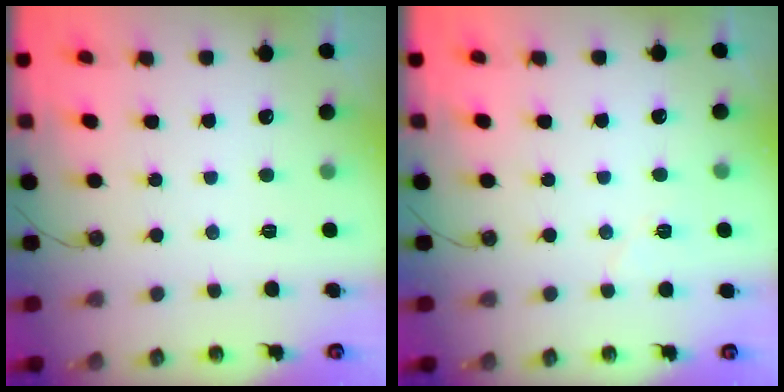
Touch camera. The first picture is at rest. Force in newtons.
{"total": 4.6, "press": 4.2, "slide": 1.8}